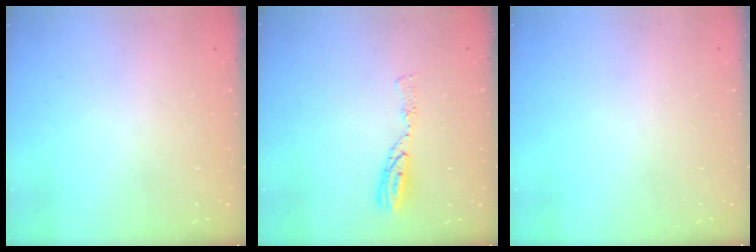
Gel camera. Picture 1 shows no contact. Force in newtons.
{"total": 7.8, "press": 7.8, "slide": 0.8}
{"total": 0.0}